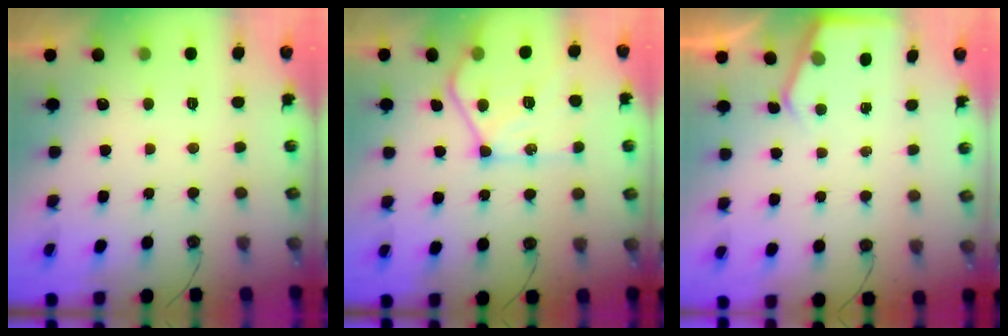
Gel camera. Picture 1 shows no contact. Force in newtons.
{"total": 17.5, "press": 17.5, "slide": 1.2}
{"total": 2.2, "press": 2.2, "slide": 0.3}